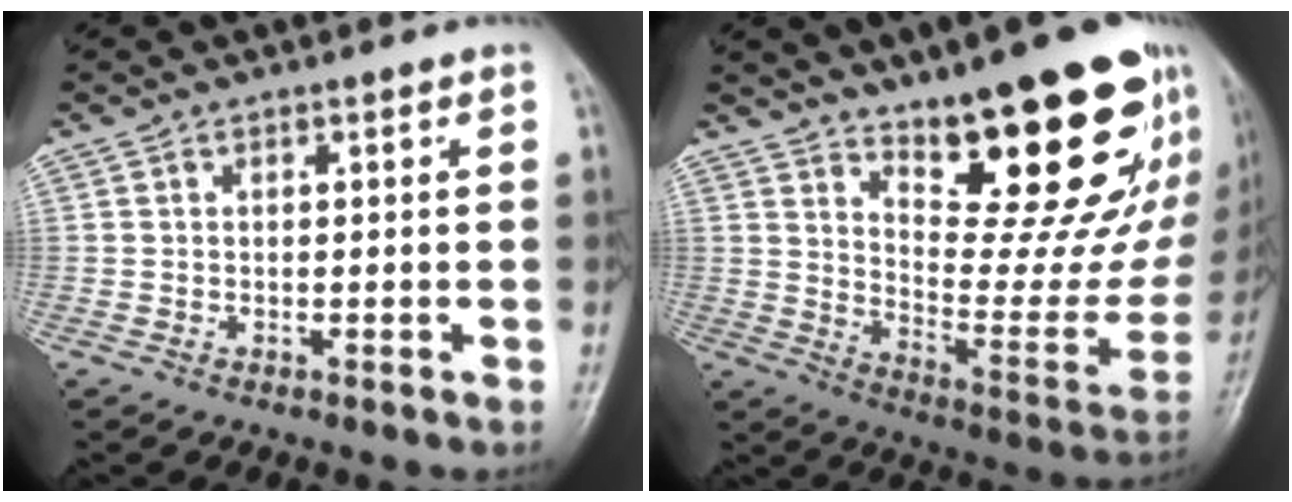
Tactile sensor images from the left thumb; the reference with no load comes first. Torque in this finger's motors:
{"motor_torque": [0.83, 0.82, 1.08, -1.70, 0.16]}